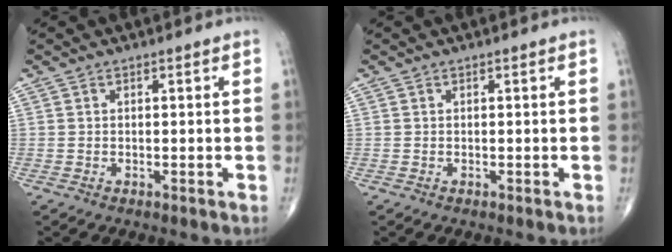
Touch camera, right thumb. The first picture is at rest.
{"total": 0.0}